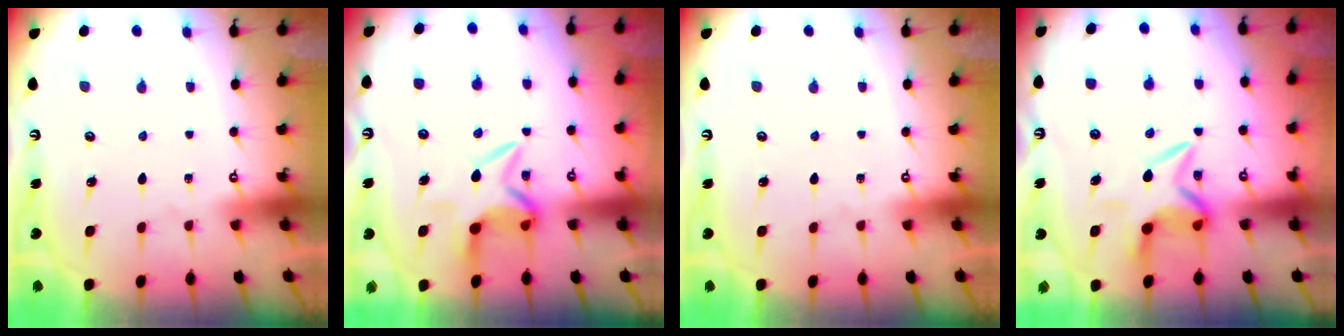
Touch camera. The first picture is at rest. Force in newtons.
{"total": 6.9, "press": 6.8, "slide": 1.0}
{"total": 0.0}
{"total": 7.1, "press": 7.0, "slide": 0.8}